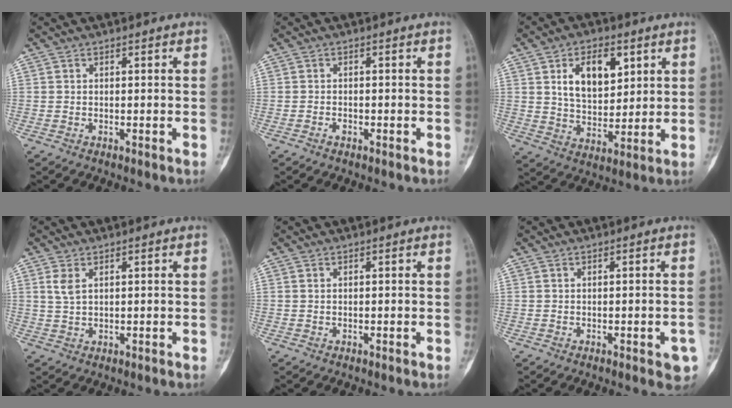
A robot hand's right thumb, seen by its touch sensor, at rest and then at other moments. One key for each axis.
{"total": 1.0, "fx": -0.6, "fy": 0.6, "fz": 0.5, "tx": -0.012, "ty": 0.004, "tz": -0.010}
{"total": 11.6, "fx": 4.4, "fy": 6.9, "fz": 8.2, "tx": -0.106, "ty": -0.019, "tz": 0.083}
{"total": 2.8, "fx": 1.2, "fy": 1.4, "fz": 2.1, "tx": -0.043, "ty": 0.002, "tz": 0.031}
{"total": 0.0}
{"total": 4.0, "fx": -1.4, "fy": 1.4, "fz": 3.4, "tx": -0.033, "ty": 0.007, "tz": -0.010}